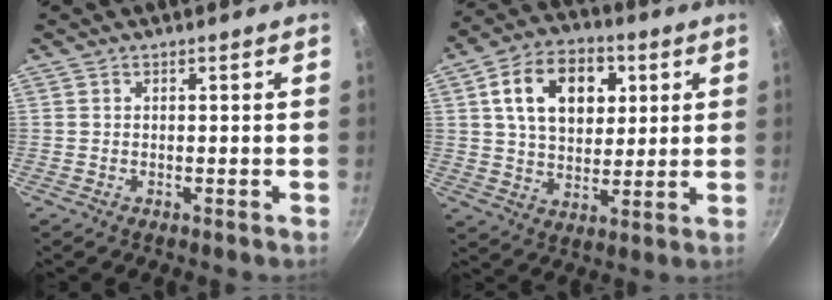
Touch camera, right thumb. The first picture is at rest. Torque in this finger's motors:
{"motor_torque": [-0.42, 2.86, 1.44, 0.36, 0.09]}